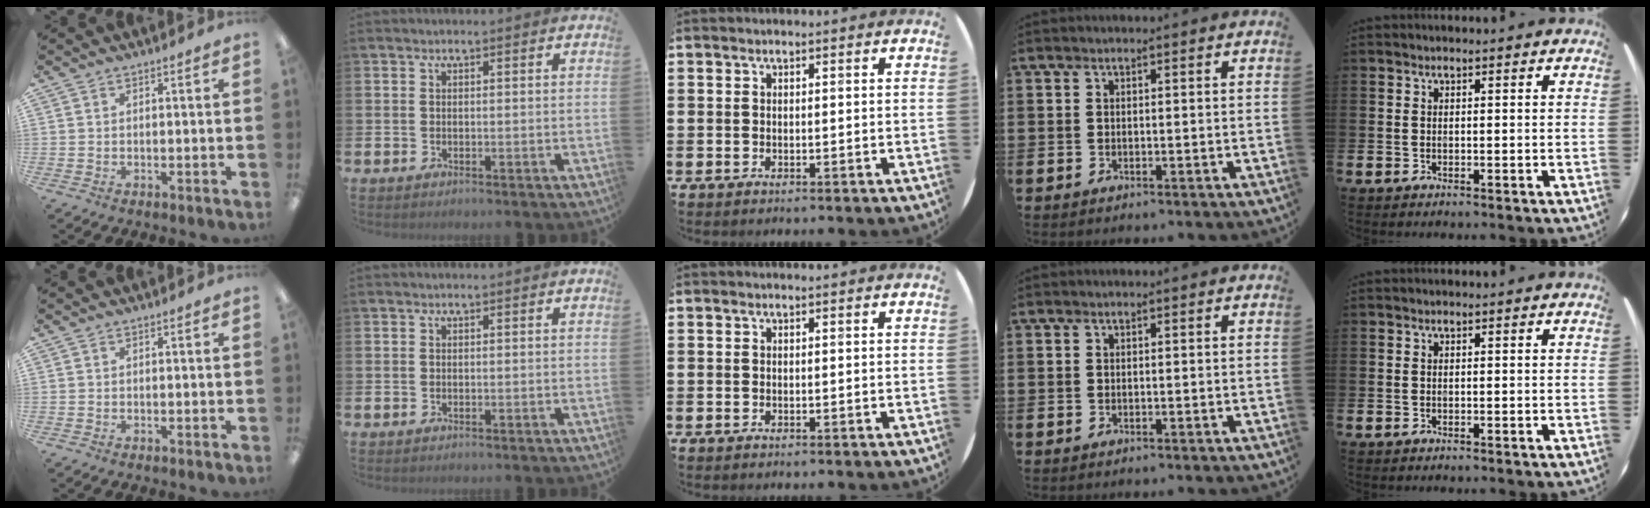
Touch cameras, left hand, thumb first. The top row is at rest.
{}